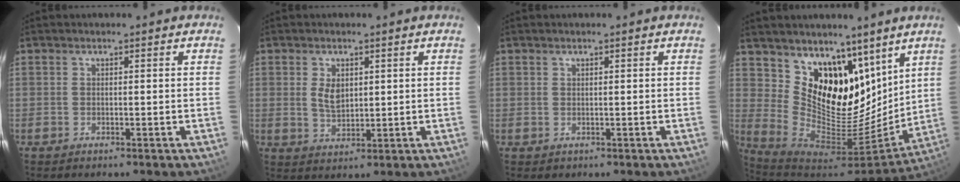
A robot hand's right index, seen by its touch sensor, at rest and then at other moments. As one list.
[{"total": 4.5, "force": [1.1, 2.8, 3.3], "torque": [-0.061, -0.001, 0.026]}, {"total": 1.2, "force": [0.3, 1.1, 0.0], "torque": [0.006, 0.004, 0.005]}, {"total": 18.7, "force": [11.8, 11.5, 8.7], "torque": [-0.162, -0.031, 0.224]}]